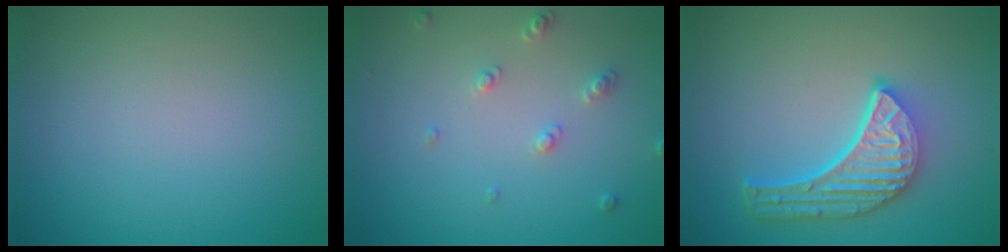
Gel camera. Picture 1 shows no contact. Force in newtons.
{"total": 1.6, "press": 1.5, "slide": 0.4}
{"total": 5.7, "press": 4.3, "slide": 3.8}